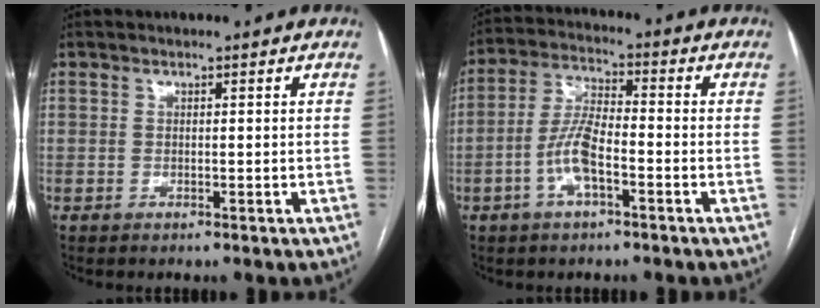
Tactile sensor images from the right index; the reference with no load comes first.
{"total": 7.5, "force": [-2.8, 2.2, 6.6], "torque": [-0.142, 0.010, -0.055]}